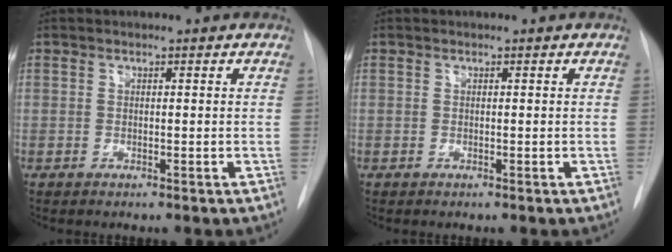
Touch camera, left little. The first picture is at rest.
{"total": 0.0}